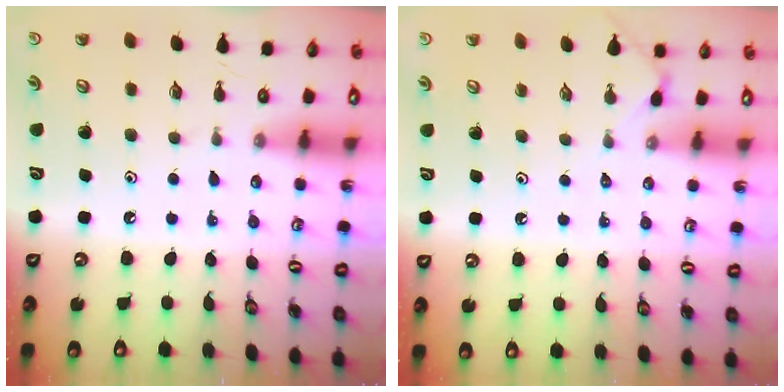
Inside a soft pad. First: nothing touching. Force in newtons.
{"total": 2.1, "press": 2.0, "slide": 0.5}